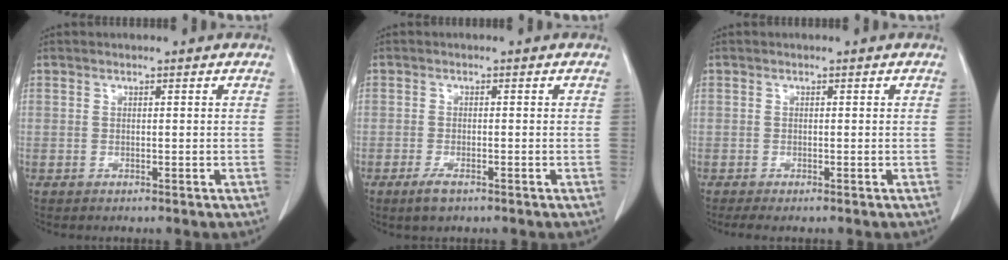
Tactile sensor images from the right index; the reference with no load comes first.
{"total": 2.5, "force": [-1.6, 0.7, 1.8], "torque": [-0.039, -0.004, -0.027]}
{"total": 1.7, "force": [-1.3, 0.2, 1.1], "torque": [-0.017, -0.006, -0.021]}